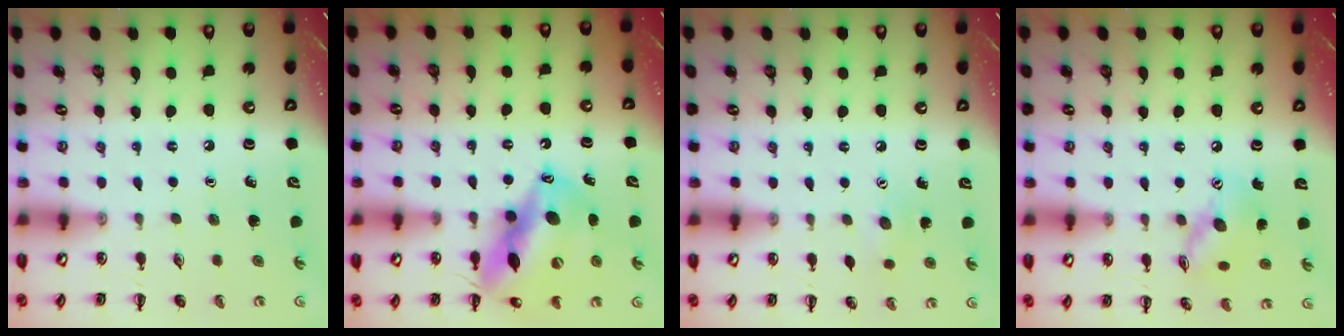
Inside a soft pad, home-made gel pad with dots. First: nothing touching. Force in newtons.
{"total": 16.1, "press": 15.4, "slide": 4.7}
{"total": 6.2, "press": 6.1, "slide": 1.3}
{"total": 10.4, "press": 10.4, "slide": 1.0}